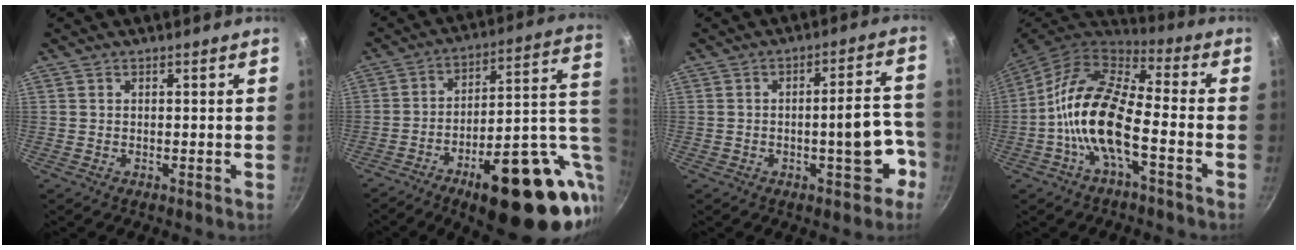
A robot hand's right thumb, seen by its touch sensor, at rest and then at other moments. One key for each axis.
{"total": 26.9, "fx": -5.3, "fy": 11.3, "fz": 23.9, "tx": -0.291, "ty": 0.017, "tz": -0.055}
{"total": 9.5, "fx": -3.8, "fy": 3.6, "fz": 8.0, "tx": -0.066, "ty": 0.049, "tz": -0.045}
{"total": 15.2, "fx": -4.2, "fy": 6.1, "fz": 13.3, "tx": -0.253, "ty": 0.041, "tz": -0.099}